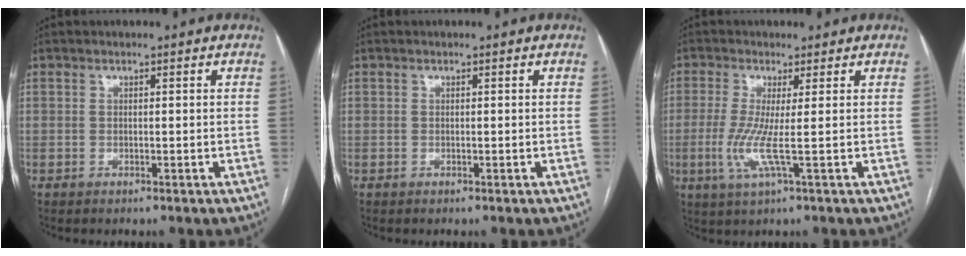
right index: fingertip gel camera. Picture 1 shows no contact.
{"total": 0.0}
{"total": 5.3, "force": [-0.8, -0.6, 5.2], "torque": [-0.117, -0.017, -0.018]}